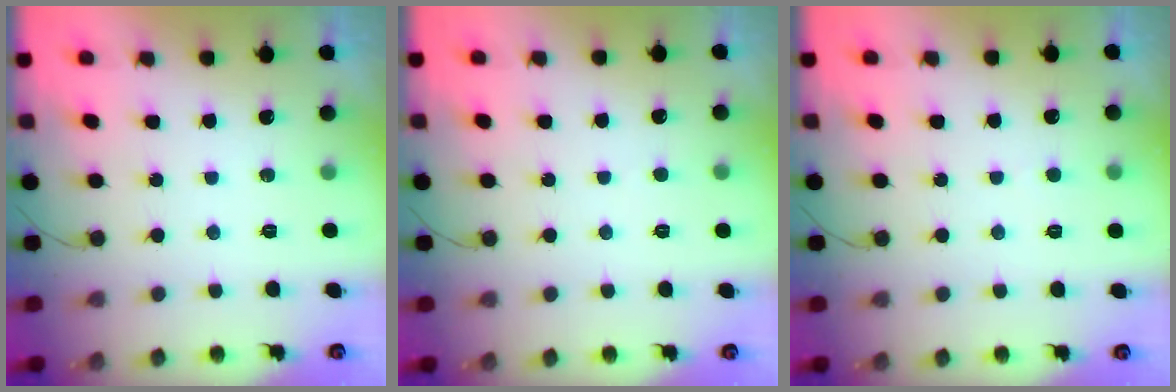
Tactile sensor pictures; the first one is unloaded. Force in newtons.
{"total": 2.3, "press": 2.3, "slide": 0.2}
{"total": 2.1, "press": 2.1, "slide": 0.2}